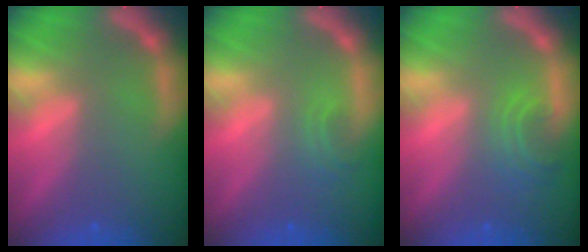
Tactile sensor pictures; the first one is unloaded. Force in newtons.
{"total": 1.4}
{"total": 2.9}